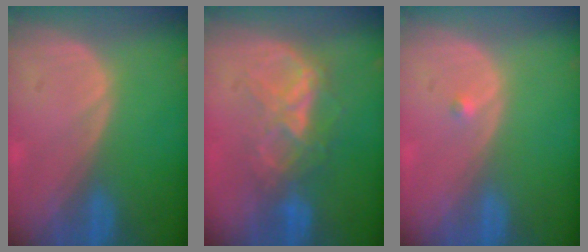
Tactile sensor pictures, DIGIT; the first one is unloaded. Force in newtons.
{"total": 6.6, "press": 6.4, "slide": 1.5}
{"total": 0.7, "press": 0.5, "slide": 0.4}